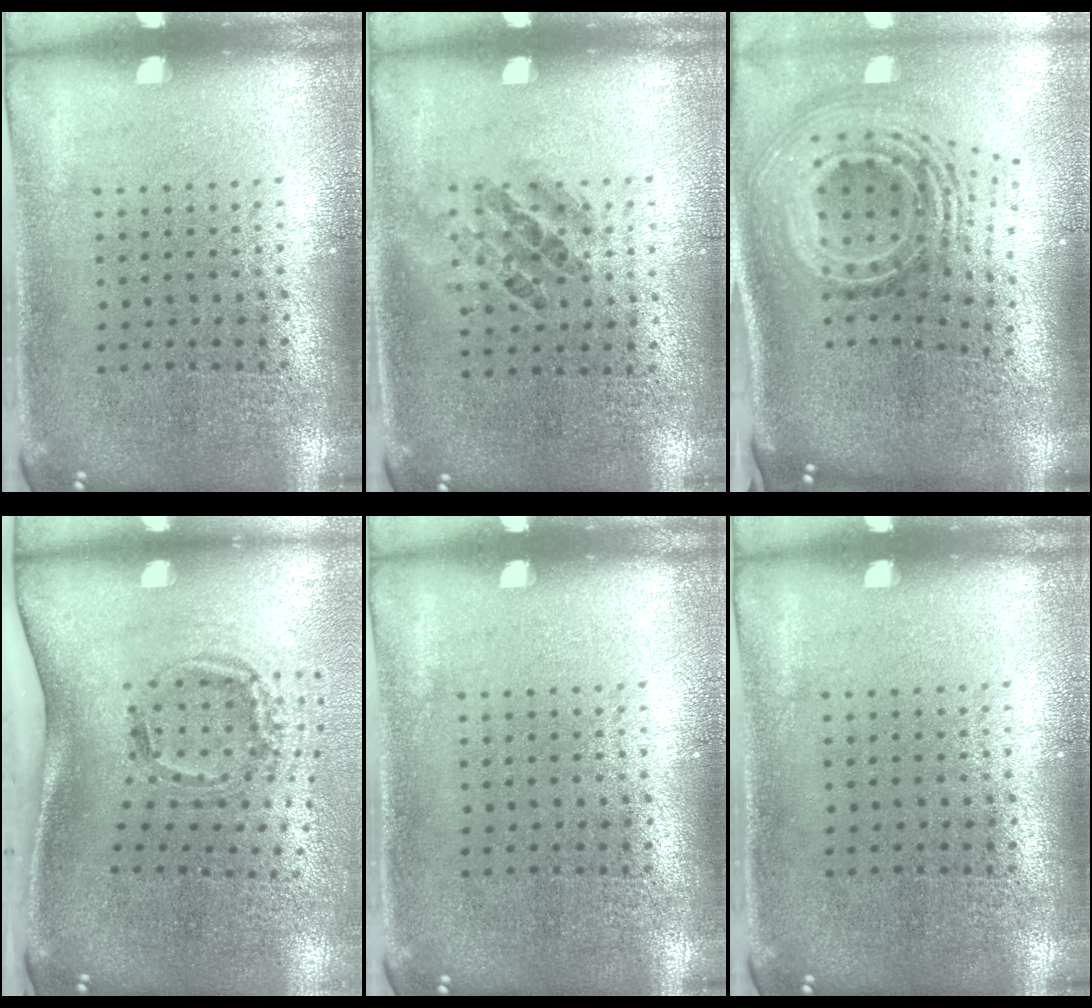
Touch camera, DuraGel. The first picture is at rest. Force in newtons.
{"total": 0.9, "press": 0.8, "slide": 0.5}
{"total": 2.8, "press": 1.8, "slide": 2.1}
{"total": 2.0, "press": 1.2, "slide": 1.6}
{"total": 0.0}
{"total": 0.0}